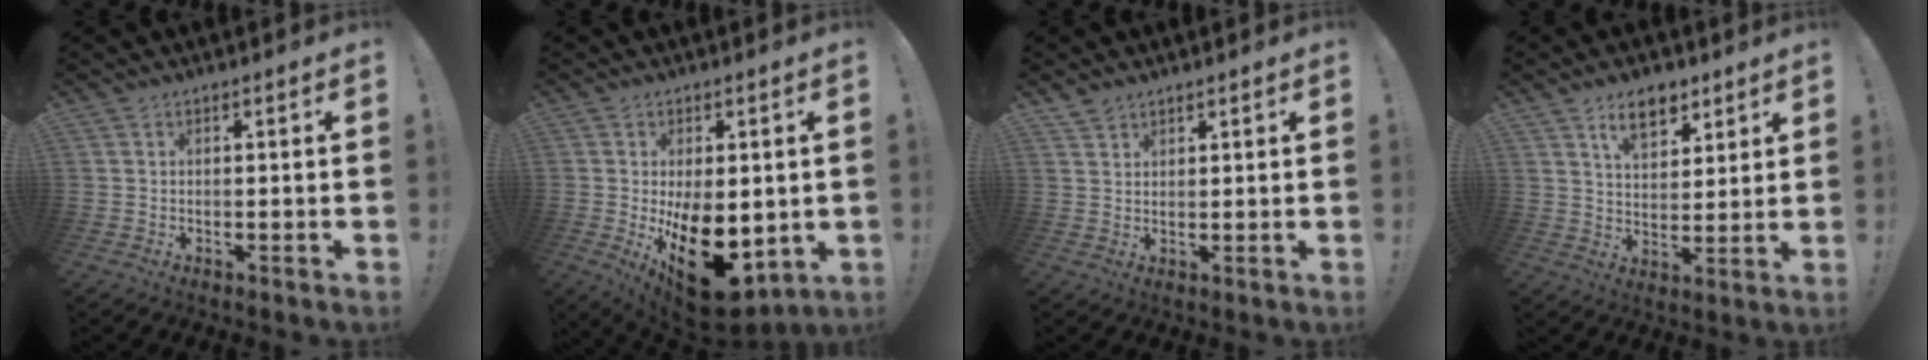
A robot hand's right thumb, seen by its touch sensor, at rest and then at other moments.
{"total": 18.2, "force": [-4.2, 9.8, 14.8], "torque": [-0.214, 0.007, -0.046]}
{"total": 2.5, "force": [2.2, 1.1, 0.5], "torque": [-0.007, -0.014, 0.040]}
{"total": 9.7, "force": [6.2, 5.5, 5.0], "torque": [-0.080, -0.023, 0.115]}